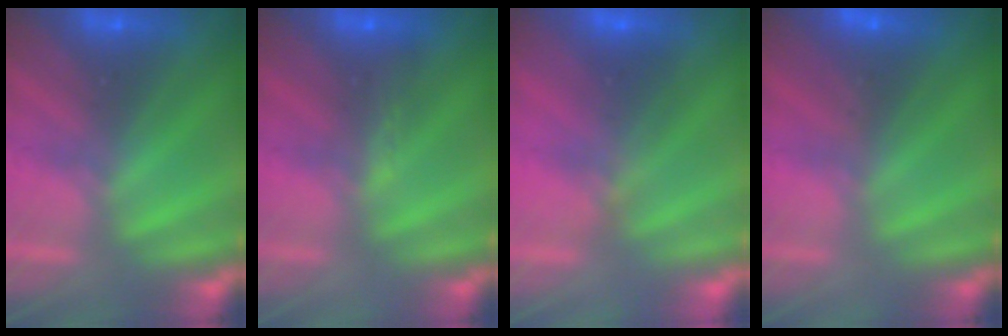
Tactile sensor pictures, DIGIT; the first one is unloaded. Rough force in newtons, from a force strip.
{"total": 2.9}
{"total": 2.9}
{"total": 3.2}